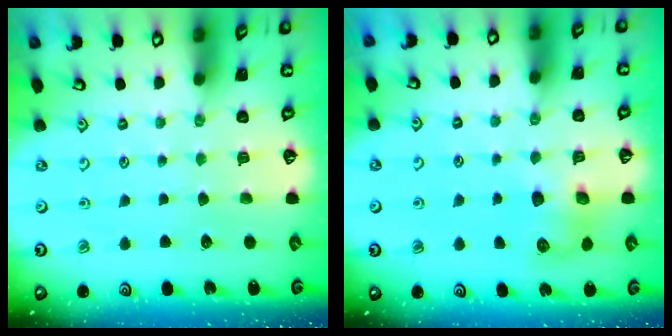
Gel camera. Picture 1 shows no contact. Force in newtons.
{"total": 7.4, "press": 7.4, "slide": 0.2}